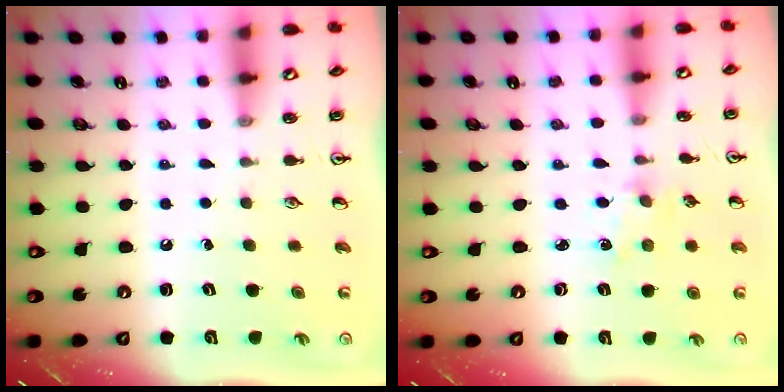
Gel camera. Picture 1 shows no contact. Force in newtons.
{"total": 1.4, "press": 1.4, "slide": 0.3}